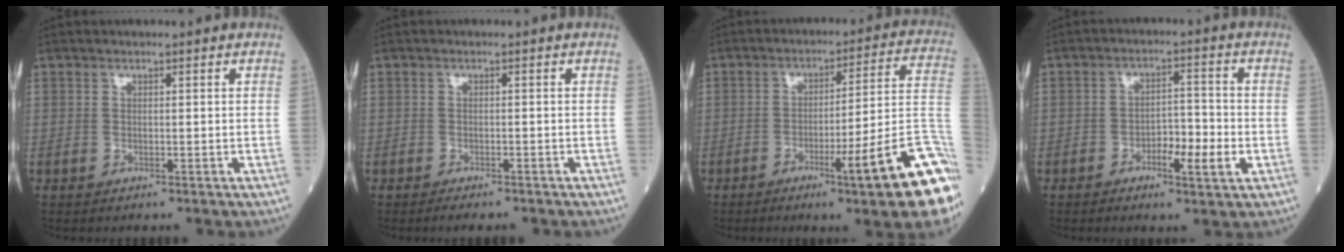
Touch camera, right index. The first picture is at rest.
{"total": 3.2, "force": [-2.7, 0.6, 1.5], "torque": [-0.019, -0.005, -0.031]}
{"total": 17.3, "force": [-8.0, -0.4, 15.4], "torque": [-0.139, 0.004, -0.112]}
{"total": 5.8, "force": [-2.1, 1.5, 5.2], "torque": [-0.080, 0.006, -0.033]}